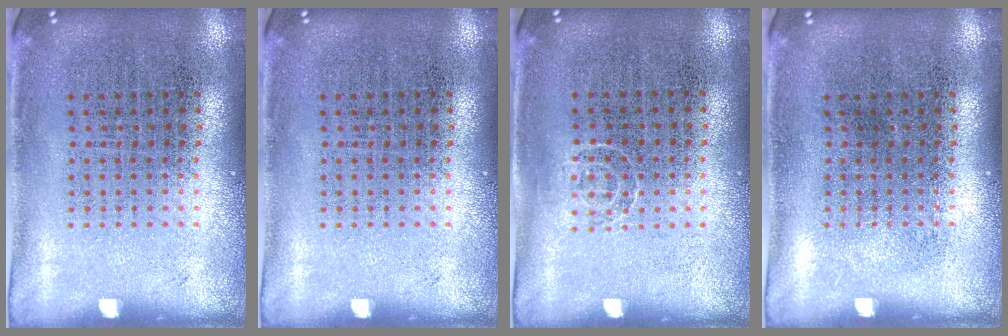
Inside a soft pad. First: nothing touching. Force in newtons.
{"total": 0.0}
{"total": 0.6, "press": 0.4, "slide": 0.4}
{"total": 0.0}